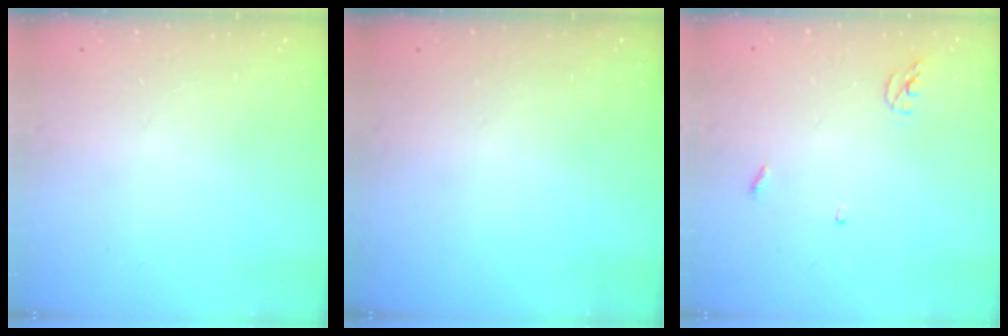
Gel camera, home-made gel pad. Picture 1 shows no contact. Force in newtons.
{"total": 0.0}
{"total": 3.6, "press": 3.6, "slide": 0.3}